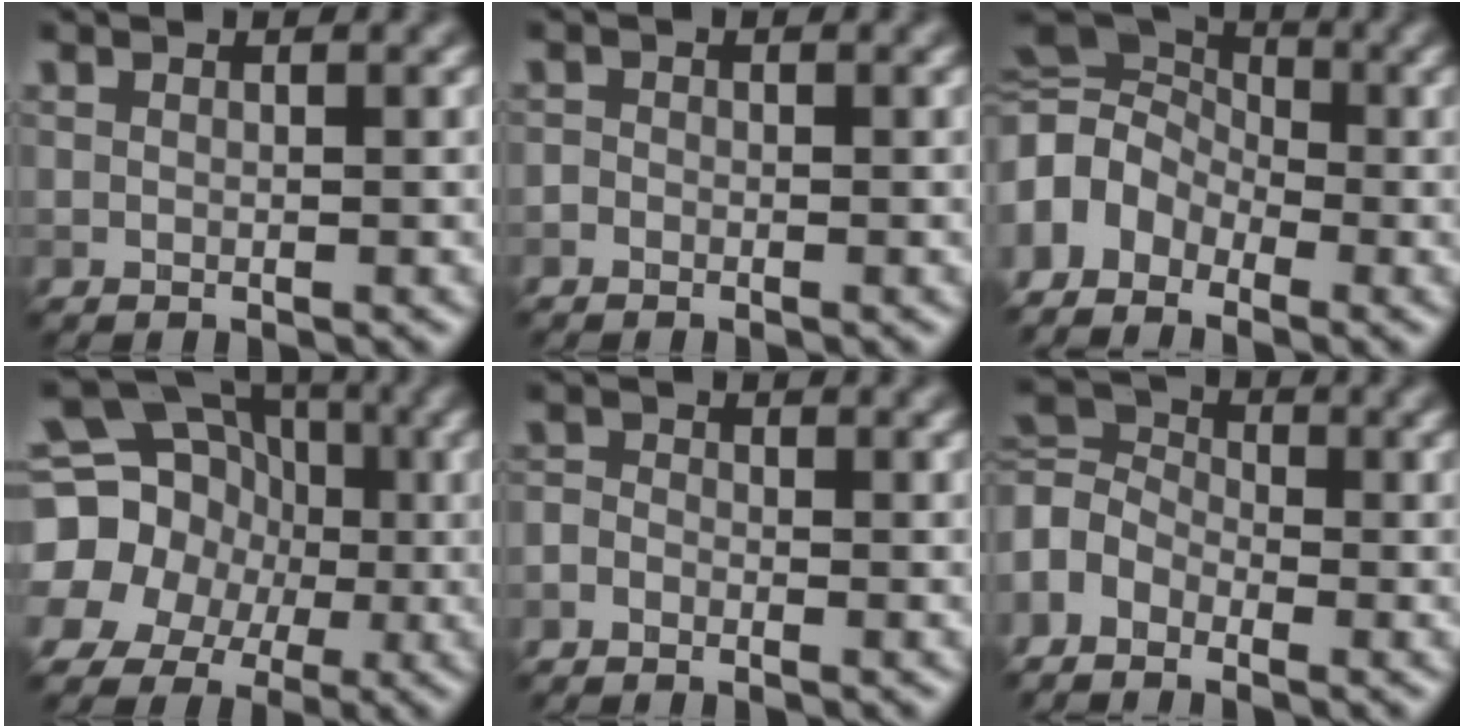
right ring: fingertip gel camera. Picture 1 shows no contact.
{"total": 0.7, "force": [-0.6, 0.4, 0.1], "torque": [0.002, -0.002, -0.013]}
{"total": 9.2, "force": [-2.1, 7.2, 5.3], "torque": [-0.105, 0.013, -0.066]}
{"total": 18.2, "force": [-0.6, 17.0, 6.4], "torque": [-0.165, 0.008, -0.046]}
{"total": 1.4, "force": [-1.1, 0.8, 0.5], "torque": [-0.010, 0.000, -0.026]}
{"total": 4.3, "force": [-1.9, 3.1, 2.4], "torque": [-0.050, 0.011, -0.057]}